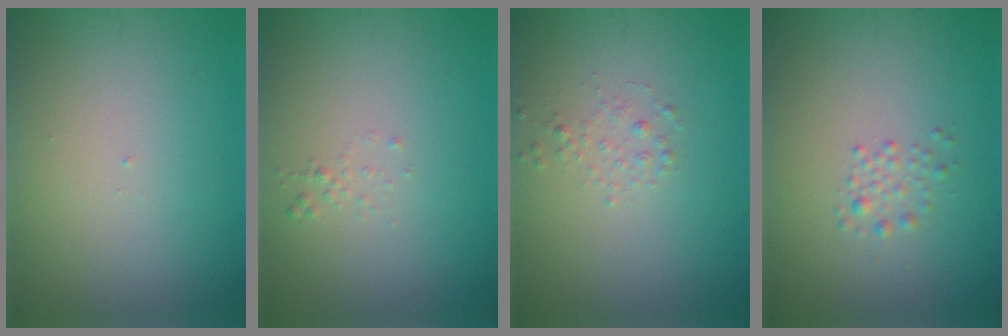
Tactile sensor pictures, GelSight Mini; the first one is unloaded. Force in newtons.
{"total": 0.6, "press": 0.6, "slide": 0.1}
{"total": 0.9, "press": 0.9, "slide": 0.0}
{"total": 1.3, "press": 1.3, "slide": 0.1}